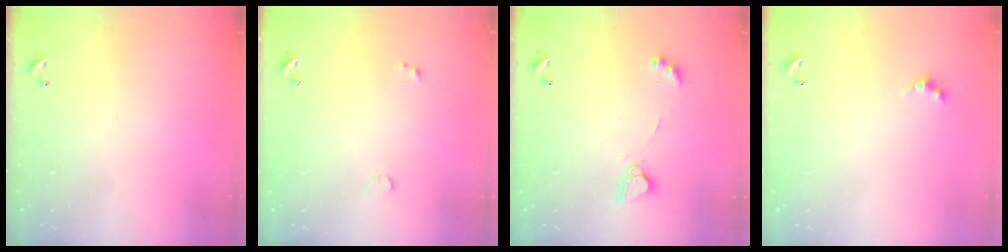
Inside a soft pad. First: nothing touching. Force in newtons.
{"total": 0.9, "press": 0.8, "slide": 0.2}
{"total": 5.4, "press": 5.4, "slide": 0.2}
{"total": 2.6, "press": 2.5, "slide": 0.6}